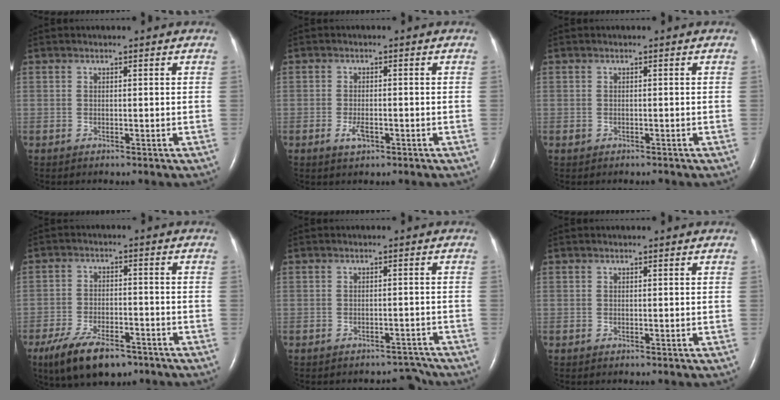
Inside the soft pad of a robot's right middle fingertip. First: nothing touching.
{"total": 2.3, "force": [-1.1, 0.9, 1.8], "torque": [-0.043, -0.001, -0.018]}
{"total": 0.8, "force": [-0.6, 0.5, 0.3], "torque": [-0.009, 0.000, -0.006]}
{"total": 10.4, "force": [-7.2, 4.0, 6.3], "torque": [-0.118, -0.011, -0.121]}
{"total": 3.8, "force": [-3.6, 1.1, -0.1], "torque": [0.009, 0.008, -0.049]}
{"total": 0.0}